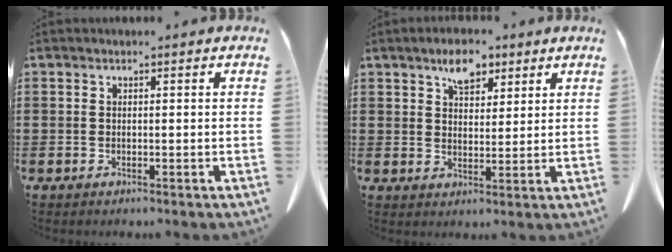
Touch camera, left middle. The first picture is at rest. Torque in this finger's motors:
{"motor_torque": [0.09, 0.00, 0.16, 0.06]}